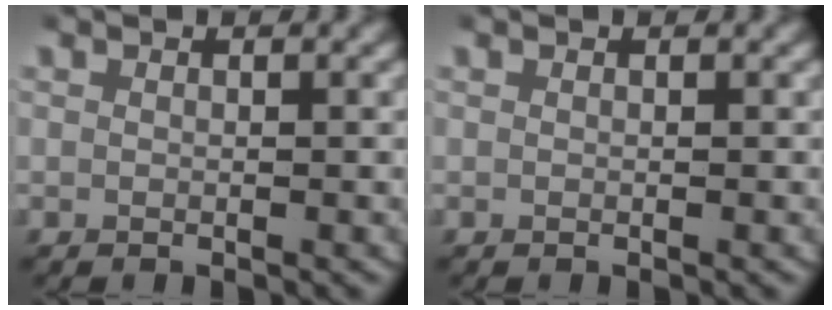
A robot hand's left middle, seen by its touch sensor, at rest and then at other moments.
{"total": 0.0}